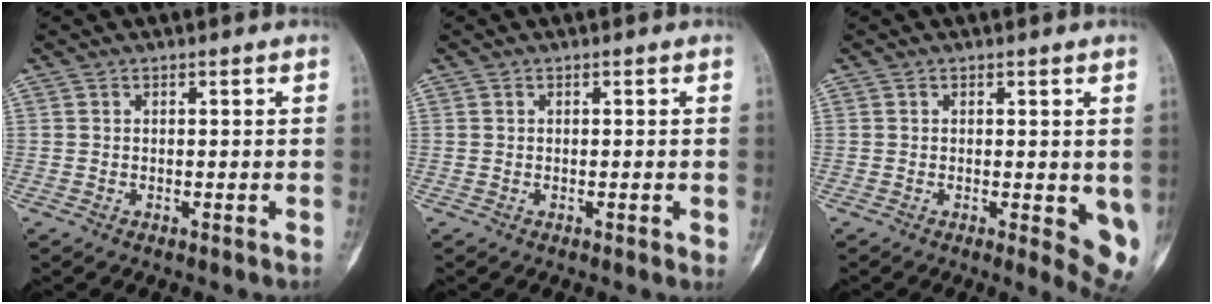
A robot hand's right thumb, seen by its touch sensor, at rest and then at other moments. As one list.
[{"total": 1.2, "force": [-0.3, 0.5, 1.0], "torque": [-0.008, -0.001, -0.005]}, {"total": 7.0, "force": [-0.8, 2.6, 6.4], "torque": [-0.064, -0.015, -0.011]}]